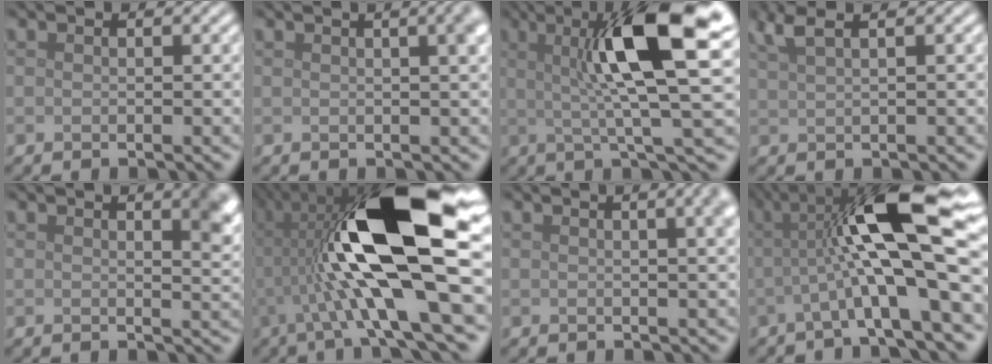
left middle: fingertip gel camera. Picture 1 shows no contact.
{"total": 6.2, "force": [2.3, 3.0, 4.9], "torque": [-0.013, 0.044, -0.006]}
{"total": 11.5, "force": [2.8, 2.6, 10.9], "torque": [-0.154, 0.011, 0.042]}
{"total": 3.3, "force": [2.2, 1.0, 2.2], "torque": [-0.029, 0.015, 0.027]}
{"total": 4.1, "force": [2.1, 1.4, 3.3], "torque": [-0.027, 0.006, 0.027]}
{"total": 16.1, "force": [0.8, 3.8, 15.6], "torque": [-0.264, 0.017, 0.012]}
{"total": 6.2, "force": [2.3, 2.9, 5.0], "torque": [-0.019, 0.040, -0.003]}
{"total": 11.9, "force": [1.2, 2.3, 11.6], "torque": [-0.185, 0.016, 0.016]}